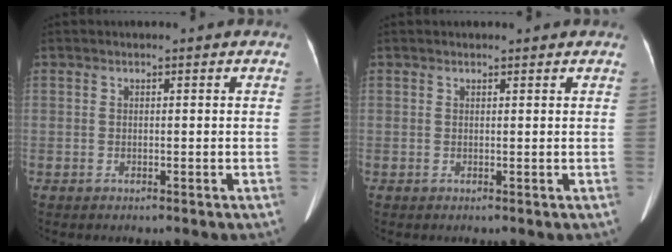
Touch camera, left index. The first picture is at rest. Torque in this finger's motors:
{"motor_torque": [1.07, -1.07, -0.02, 0.00]}